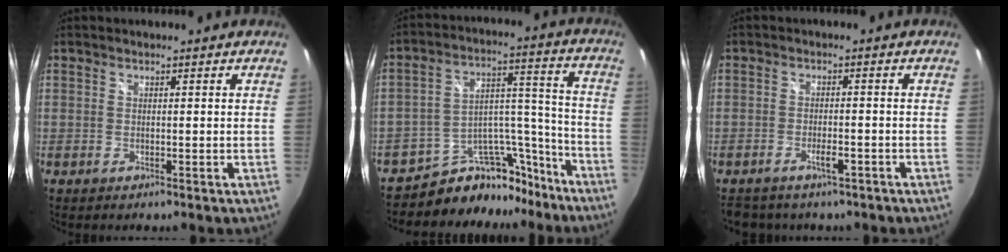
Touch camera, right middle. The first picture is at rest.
{"total": 15.3, "force": [-13.0, 7.4, 3.4], "torque": [-0.047, 0.078, -0.190]}
{"total": 6.8, "force": [-5.3, 3.1, 3.0], "torque": [-0.065, -0.002, -0.071]}